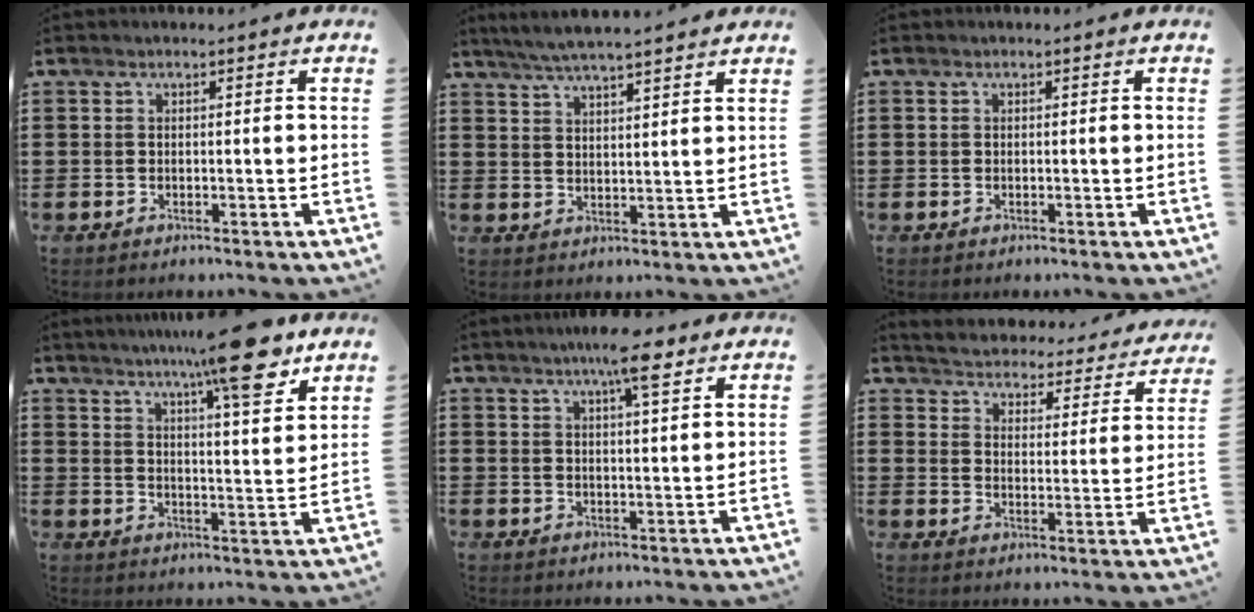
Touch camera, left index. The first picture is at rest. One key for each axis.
{"total": 4.6, "fx": 4.2, "fy": -0.2, "fz": 1.8, "tx": -0.047, "ty": -0.013, "tz": 0.074}
{"total": 0.0}
{"total": 11.5, "fx": 8.6, "fy": 1.1, "fz": 7.5, "tx": -0.119, "ty": -0.037, "tz": 0.139}
{"total": 7.1, "fx": 4.7, "fy": 1.3, "fz": 5.2, "tx": -0.088, "ty": -0.004, "tz": 0.075}
{"total": 3.5, "fx": 3.5, "fy": -0.2, "fz": -0.2, "tx": -0.020, "ty": -0.037, "tz": 0.053}